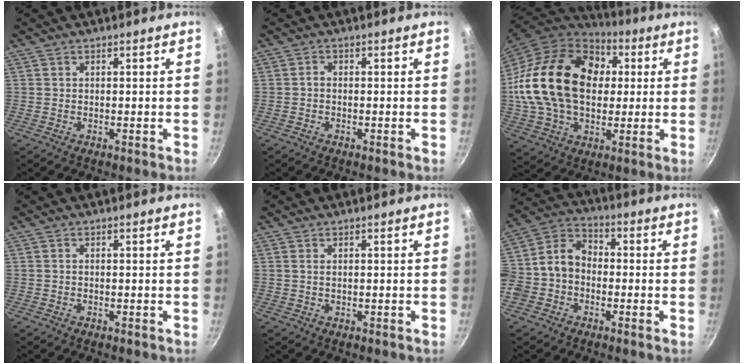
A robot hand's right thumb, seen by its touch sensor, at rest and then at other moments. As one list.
[{"total": 1.0, "force": [-0.3, 0.7, 0.6], "torque": [-0.010, 0.006, -0.007]}, {"total": 27.0, "force": [3.9, 18.9, 18.9], "torque": [-0.327, 0.026, 0.069]}, {"total": 0.0}, {"total": 0.7, "force": [0.2, 0.4, 0.6], "torque": [-0.011, 0.000, 0.003]}, {"total": 11.9, "force": [-2.7, 9.6, 6.5], "torque": [-0.100, 0.049, -0.074]}]